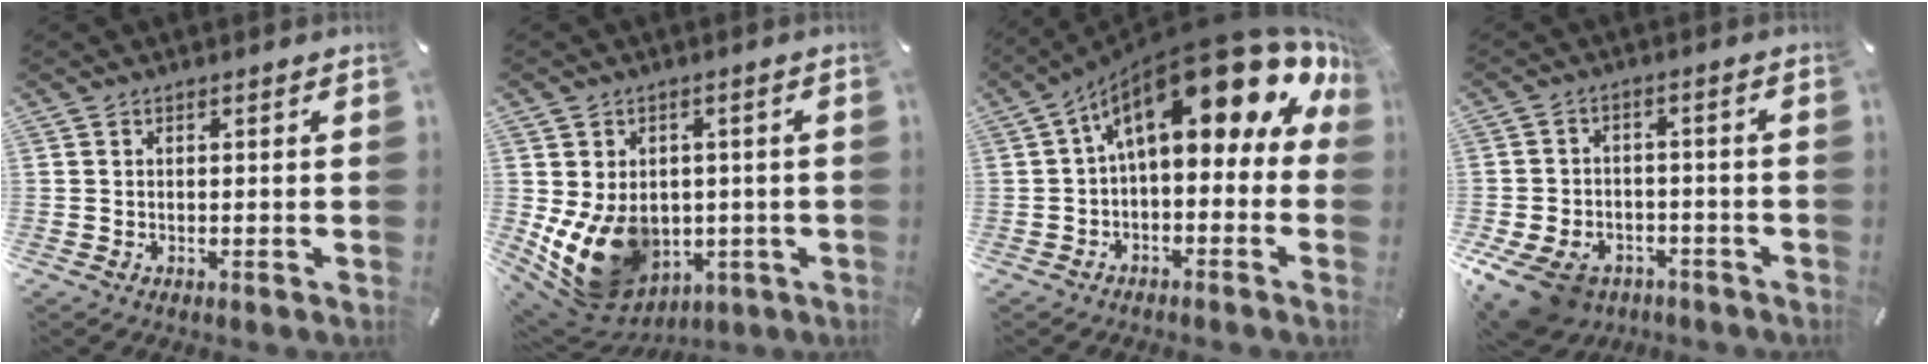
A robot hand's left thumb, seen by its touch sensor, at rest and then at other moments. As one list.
[{"total": 13.3, "force": [-1.9, 10.7, 7.8], "torque": [-0.153, -0.018, -0.026]}, {"total": 20.0, "force": [9.6, 8.0, 15.6], "torque": [-0.224, -0.076, 0.165]}, {"total": 11.1, "force": [-6.7, 7.2, 5.1], "torque": [-0.115, 0.043, -0.125]}]